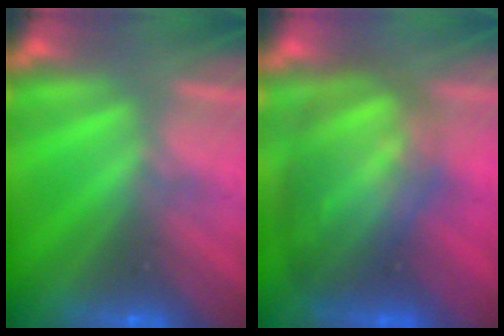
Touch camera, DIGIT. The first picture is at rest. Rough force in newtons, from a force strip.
{"total": 5.6}